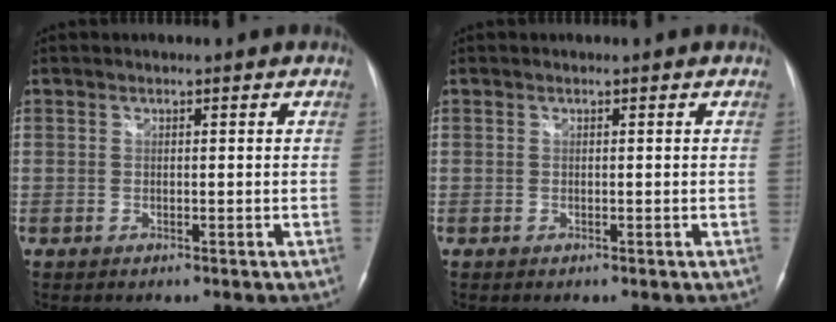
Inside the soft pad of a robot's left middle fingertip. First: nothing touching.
{"total": 0.0}